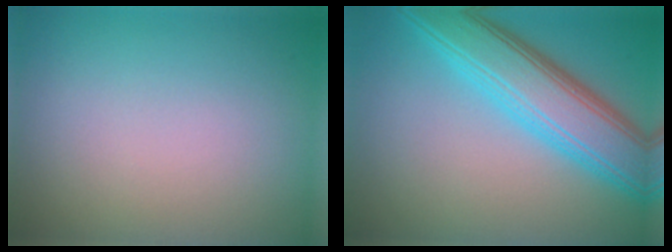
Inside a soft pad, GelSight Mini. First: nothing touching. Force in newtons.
{"total": 7.5, "press": 7.5, "slide": 0.2}